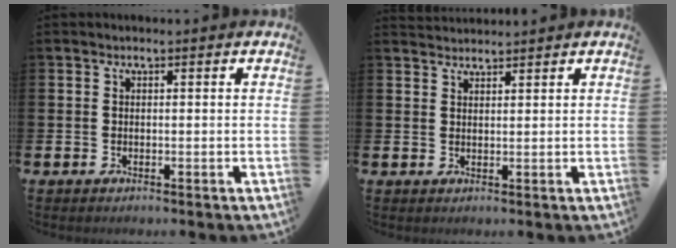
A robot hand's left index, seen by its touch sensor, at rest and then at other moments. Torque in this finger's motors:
{"motor_torque": [-0.53, -0.43, -0.32, -0.09]}